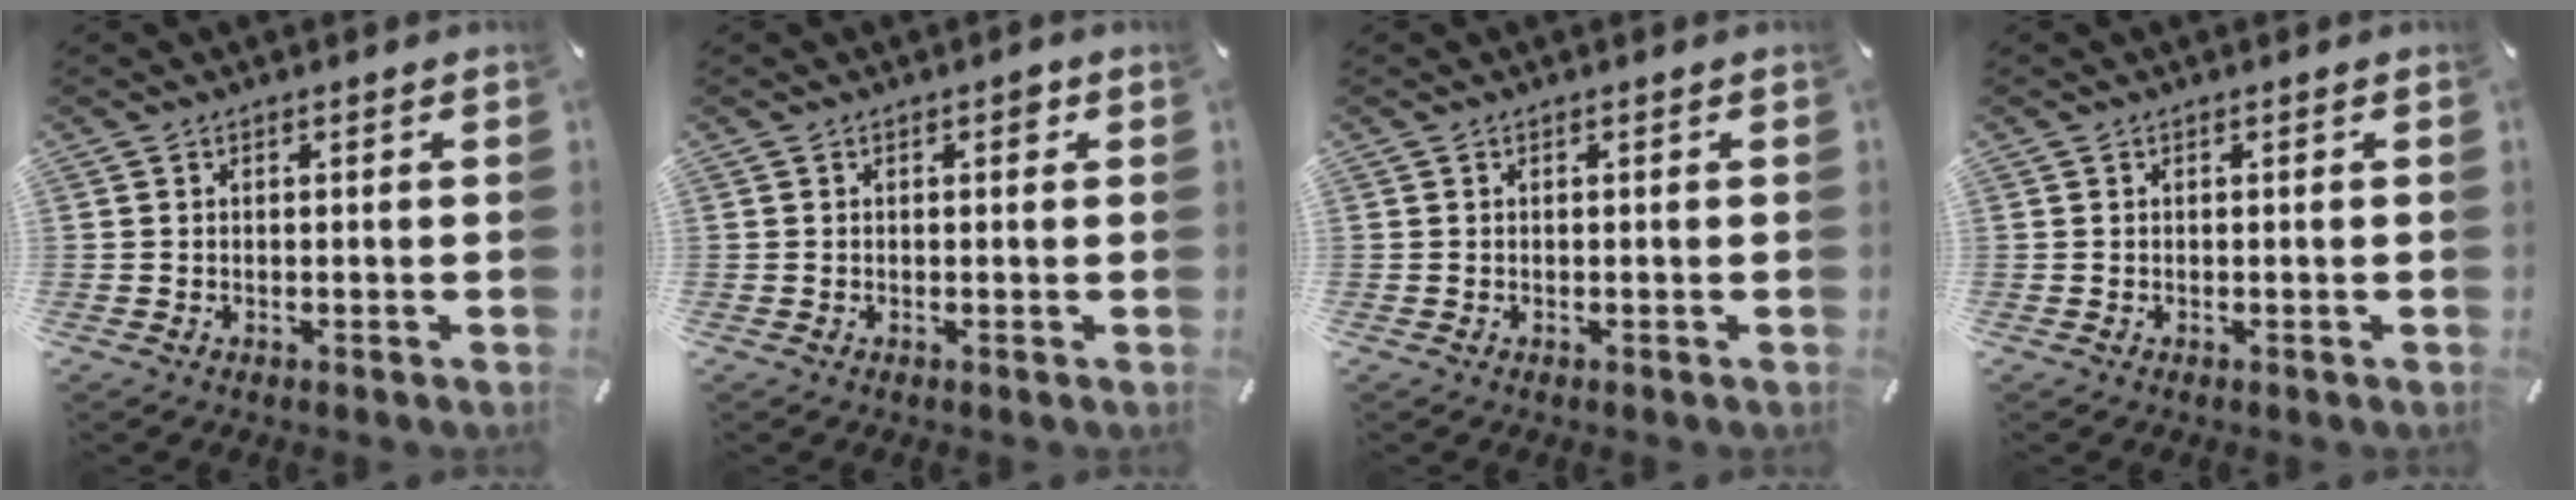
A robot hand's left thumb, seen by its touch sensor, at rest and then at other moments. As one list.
[{"total": 1.7, "force": [0.4, 1.0, 1.3], "torque": [-0.011, 0.002, 0.001]}, {"total": 0.0}, {"total": 0.0}]